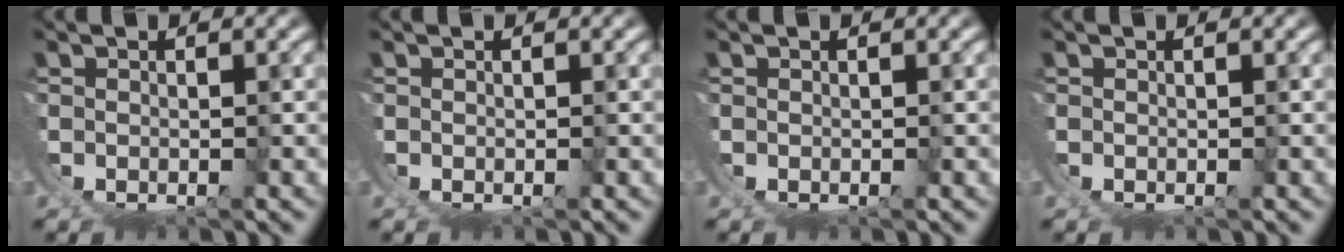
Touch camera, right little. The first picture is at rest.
{"total": 0.0}
{"total": 0.0}
{"total": 0.0}